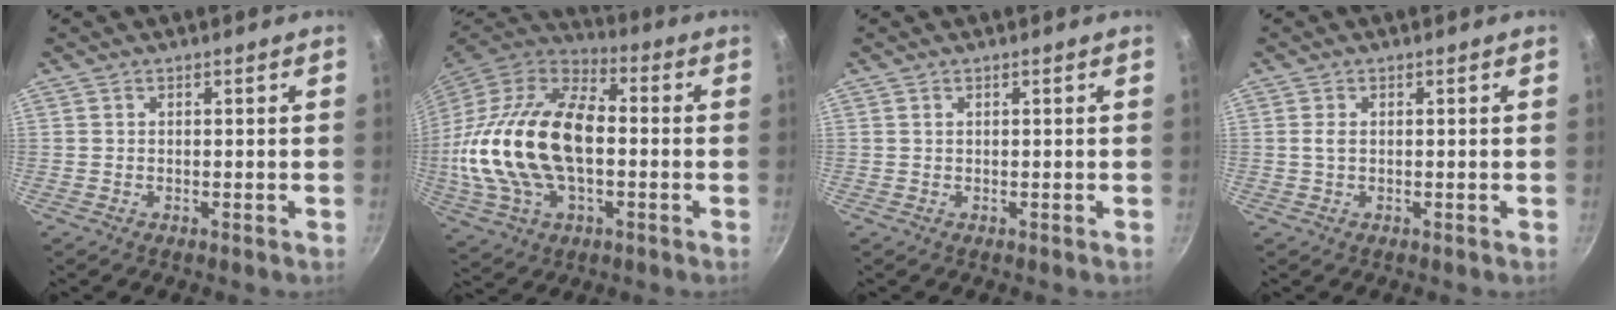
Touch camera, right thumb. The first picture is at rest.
{"total": 25.9, "force": [-1.0, 14.9, 21.1], "torque": [-0.406, 0.029, -0.021]}
{"total": 0.0}
{"total": 1.3, "force": [0.0, 0.5, 1.1], "torque": [-0.026, 0.001, 0.000]}